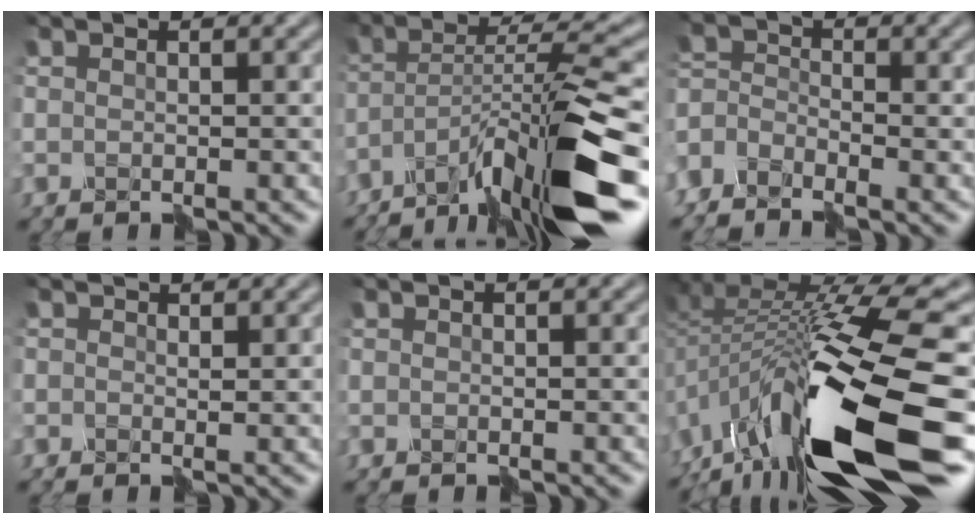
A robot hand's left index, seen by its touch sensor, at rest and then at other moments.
{"total": 11.6, "force": [-7.5, 1.6, 8.6], "torque": [-0.147, 0.024, -0.134]}
{"total": 3.7, "force": [-3.3, 1.6, 0.9], "torque": [-0.038, 0.005, -0.076]}
{"total": 0.5, "force": [0.4, 0.3, -0.1], "torque": [-0.005, 0.008, 0.005]}
{"total": 0.0}
{"total": 16.0, "force": [-7.4, 4.6, 13.4], "torque": [-0.236, 0.007, -0.131]}